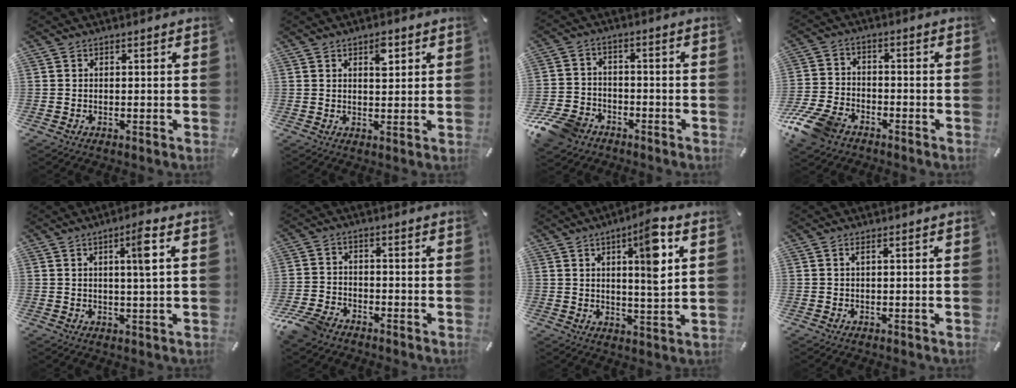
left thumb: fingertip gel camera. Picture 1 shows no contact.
{"total": 4.0, "force": [2.0, 2.1, 2.7], "torque": [-0.026, -0.008, 0.028]}
{"total": 9.2, "force": [-6.1, 6.2, 3.2], "torque": [-0.071, 0.042, -0.117]}
{"total": 10.1, "force": [-6.8, 5.9, 4.6], "torque": [-0.097, 0.035, -0.128]}
{"total": 5.6, "force": [1.9, 0.3, 5.3], "torque": [-0.098, -0.002, 0.026]}
{"total": 6.6, "force": [-5.4, 3.2, 2.2], "torque": [-0.064, 0.018, -0.111]}
{"total": 10.2, "force": [4.0, 1.9, 9.1], "torque": [-0.133, -0.016, 0.055]}
{"total": 1.1, "force": [0.2, 0.1, 1.0], "torque": [-0.021, 0.000, 0.003]}